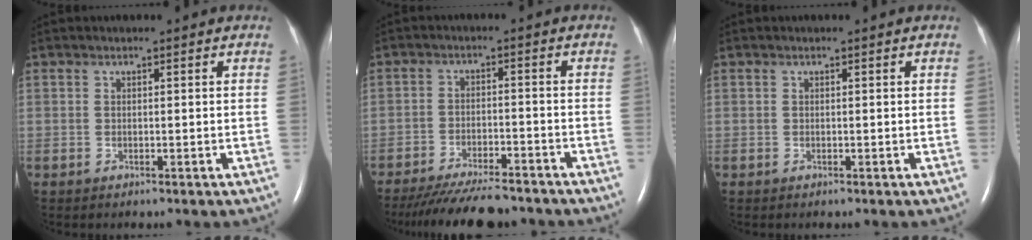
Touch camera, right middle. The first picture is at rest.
{"total": 12.8, "force": [-11.5, 2.0, 5.3], "torque": [-0.088, -0.017, -0.169]}
{"total": 0.0}